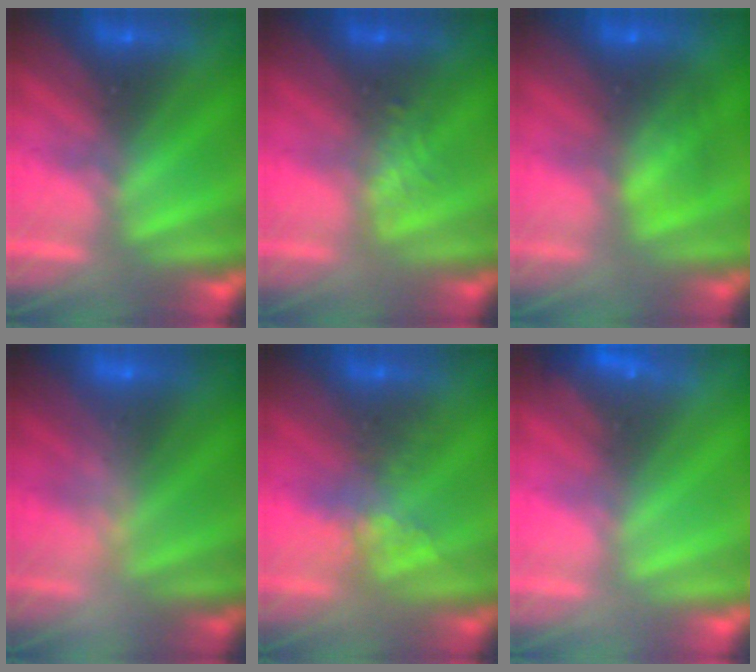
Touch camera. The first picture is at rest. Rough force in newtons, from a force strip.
{"total": 2.4}
{"total": 8.3}
{"total": 2.4}
{"total": 2.4}
{"total": 7.1}